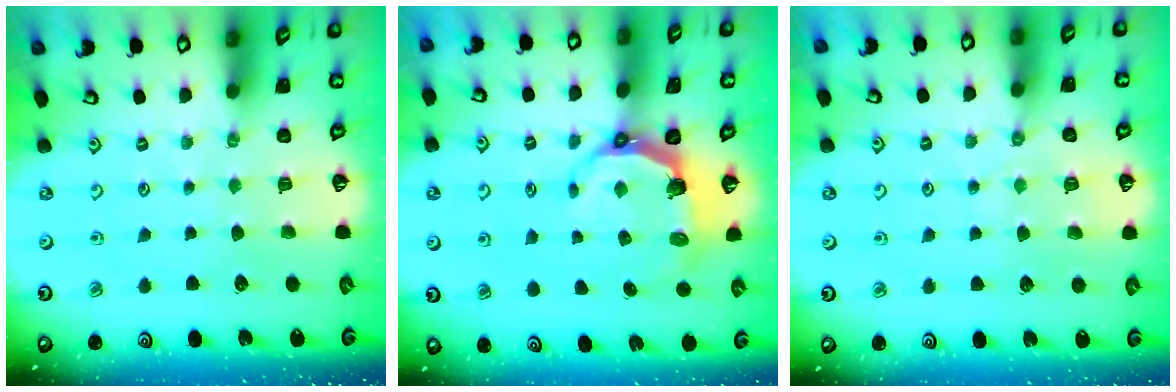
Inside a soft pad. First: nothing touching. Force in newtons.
{"total": 6.5, "press": 5.0, "slide": 4.1}
{"total": 4.0, "press": 3.9, "slide": 0.5}